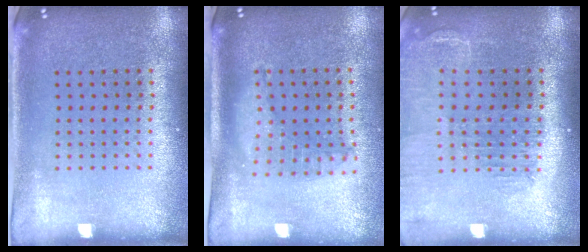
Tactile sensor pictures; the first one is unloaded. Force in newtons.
{"total": 1.3, "press": 1.3, "slide": 0.2}
{"total": 1.4, "press": 1.4, "slide": 0.1}